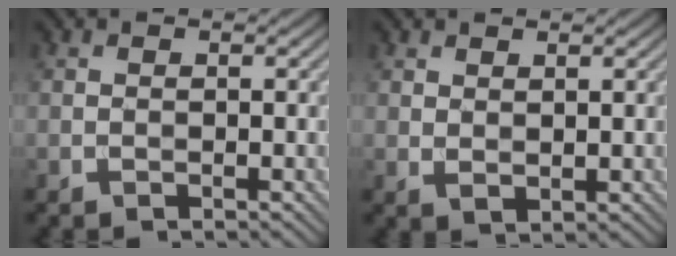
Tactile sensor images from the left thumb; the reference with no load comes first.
{"total": 1.3, "force": [0.9, 0.6, 0.8], "torque": [-0.019, -0.005, 0.022]}